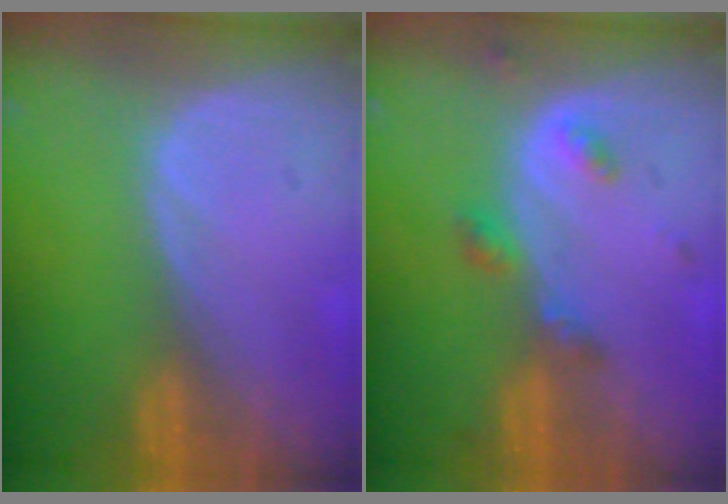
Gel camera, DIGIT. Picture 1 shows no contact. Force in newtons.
{"total": 3.8, "press": 3.7, "slide": 0.5}